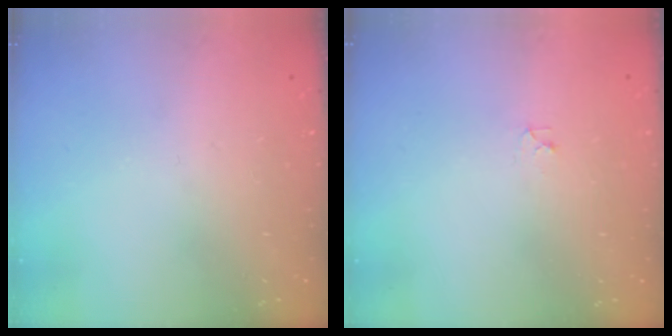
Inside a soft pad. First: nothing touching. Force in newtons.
{"total": 2.8, "press": 2.7, "slide": 0.4}